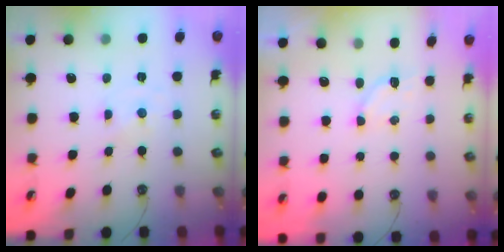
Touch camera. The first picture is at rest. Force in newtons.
{"total": 2.9, "press": 2.9, "slide": 0.7}